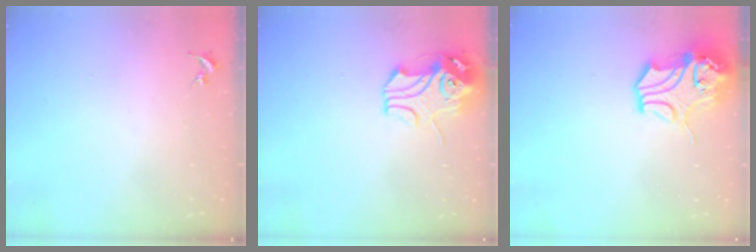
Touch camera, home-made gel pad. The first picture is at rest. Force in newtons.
{"total": 11.9, "press": 11.8, "slide": 1.8}
{"total": 13.5, "press": 13.4, "slide": 1.8}